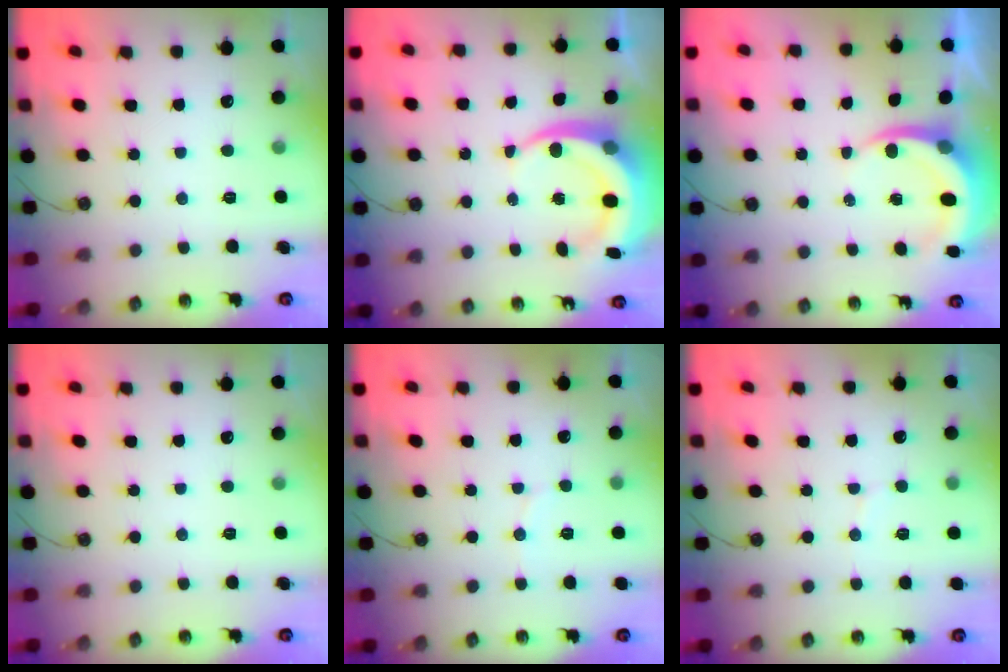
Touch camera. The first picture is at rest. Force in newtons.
{"total": 10.1, "press": 10.0, "slide": 1.4}
{"total": 5.6, "press": 5.6, "slide": 0.4}
{"total": 0.0}
{"total": 2.9, "press": 2.9, "slide": 0.3}
{"total": 4.1, "press": 3.9, "slide": 1.1}